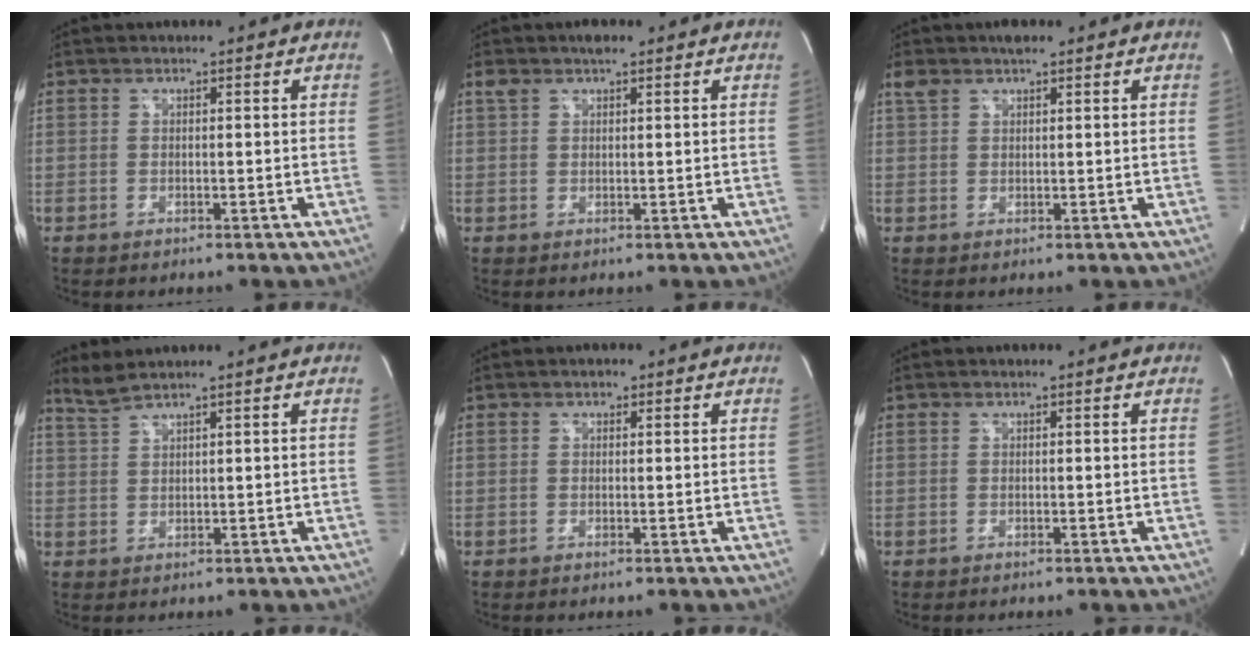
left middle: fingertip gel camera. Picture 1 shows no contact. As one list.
[{"total": 3.0, "force": [2.1, 0.8, 1.9], "torque": [-0.046, 0.018, 0.041]}, {"total": 3.5, "force": [2.6, 1.0, 2.2], "torque": [-0.054, 0.020, 0.053]}, {"total": 2.6, "force": [2.4, -0.7, 0.8], "torque": [-0.027, 0.007, 0.058]}, {"total": 0.8, "force": [0.5, 0.4, 0.5], "torque": [-0.013, 0.006, 0.009]}, {"total": 0.0}]